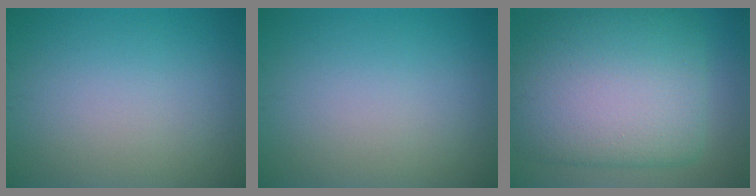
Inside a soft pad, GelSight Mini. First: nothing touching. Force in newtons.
{"total": 0.0}
{"total": 13.4, "press": 13.4, "slide": 0.3}